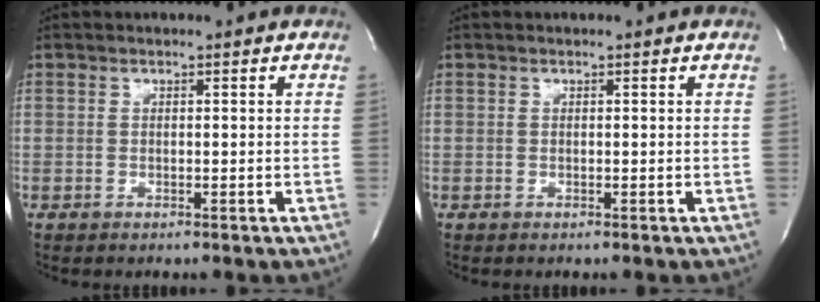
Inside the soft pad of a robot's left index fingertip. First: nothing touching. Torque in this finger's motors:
{"motor_torque": [-0.01, 0.01, 0.02, 0.00]}